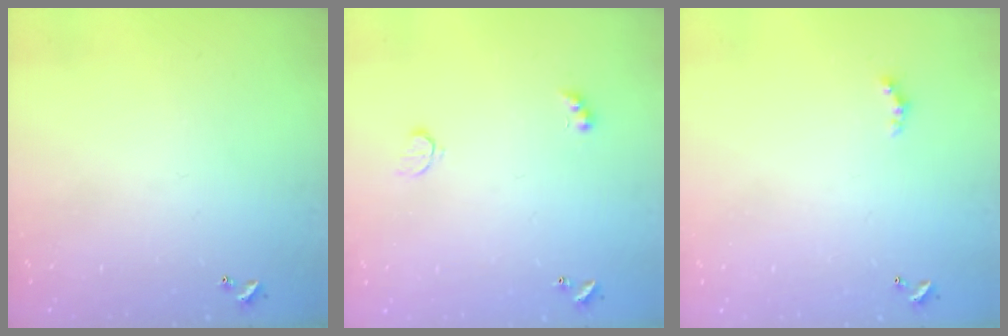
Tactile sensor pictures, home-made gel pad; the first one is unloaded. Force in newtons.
{"total": 4.5, "press": 4.5, "slide": 0.8}
{"total": 1.6, "press": 1.6, "slide": 0.4}